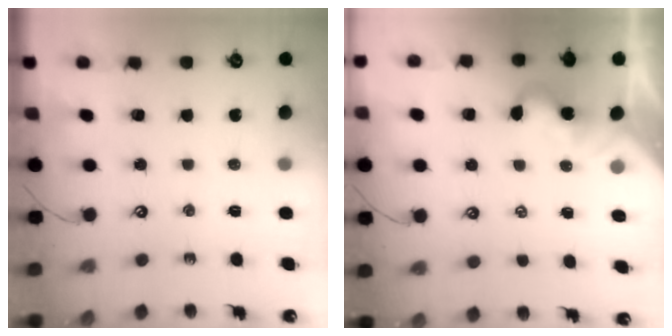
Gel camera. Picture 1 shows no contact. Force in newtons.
{"total": 0.6, "press": 0.4, "slide": 0.4}